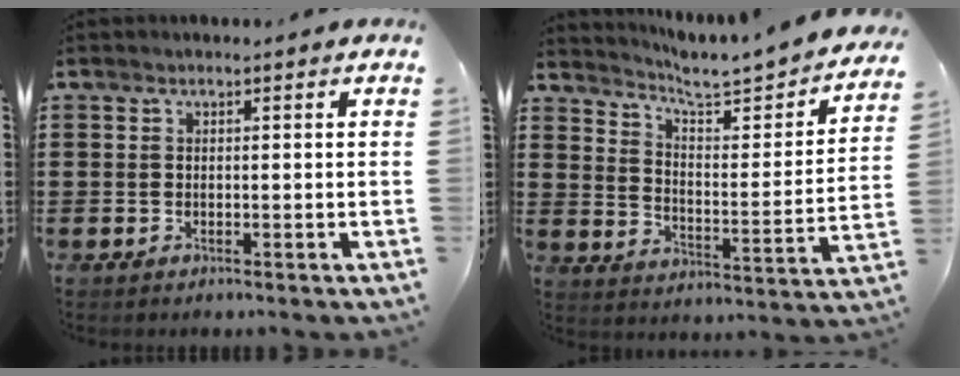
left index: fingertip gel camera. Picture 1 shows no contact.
{"total": 4.6, "force": [4.4, 0.3, 1.5], "torque": [-0.049, -0.044, 0.065]}